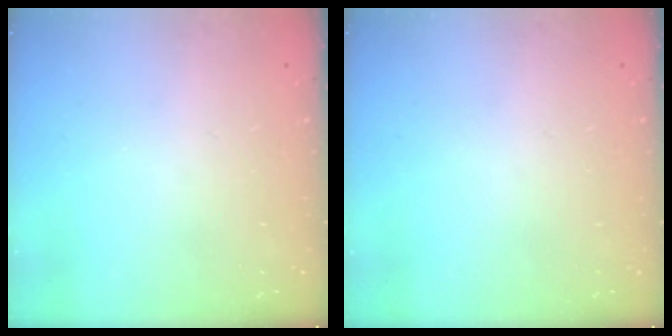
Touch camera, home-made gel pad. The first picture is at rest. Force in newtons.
{"total": 0.0}